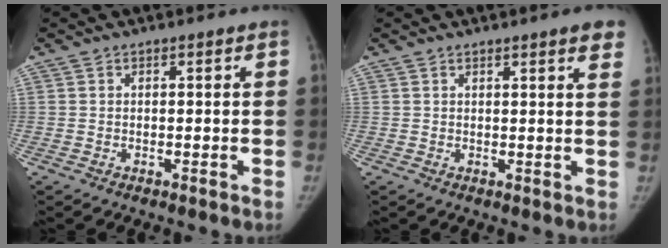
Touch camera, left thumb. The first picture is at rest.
{"total": 5.0, "force": [3.4, 0.5, 3.6], "torque": [-0.028, -0.004, 0.032]}